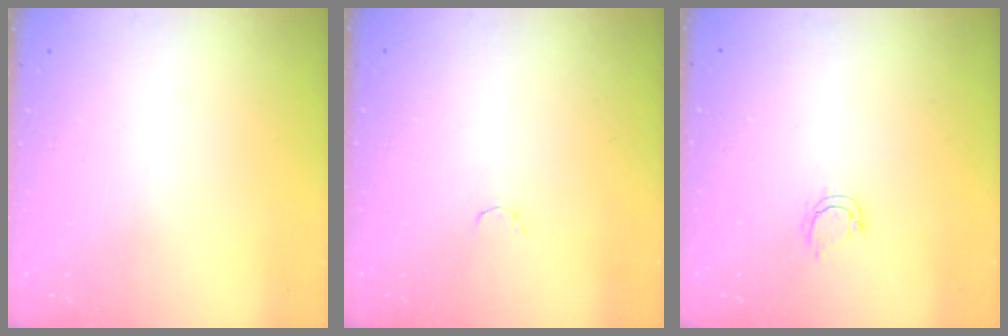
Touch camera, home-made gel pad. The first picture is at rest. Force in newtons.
{"total": 1.8, "press": 1.7, "slide": 0.4}
{"total": 3.7, "press": 3.7, "slide": 0.3}